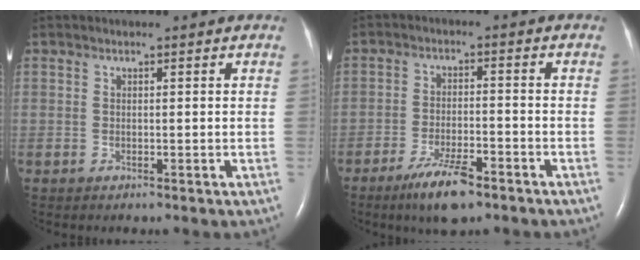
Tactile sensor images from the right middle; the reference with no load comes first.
{"total": 7.3, "force": [-5.0, 1.6, 5.1], "torque": [-0.102, -0.010, -0.084]}